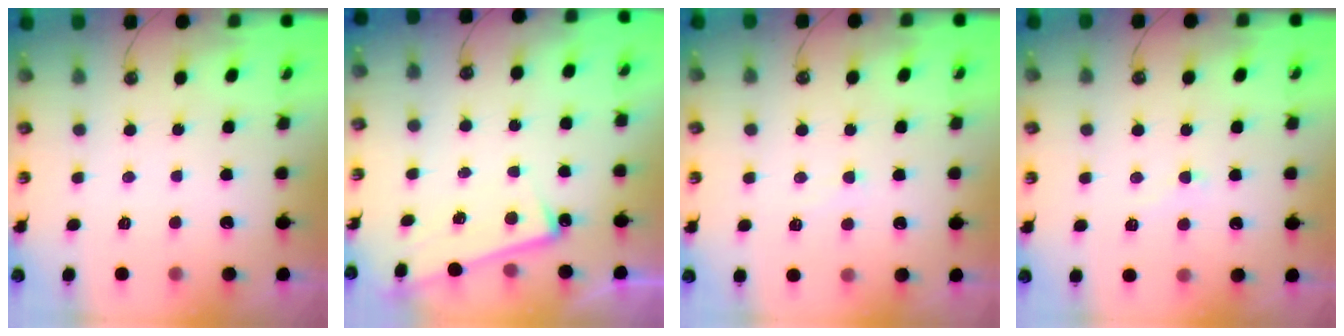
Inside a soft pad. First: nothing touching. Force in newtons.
{"total": 5.3, "press": 5.3, "slide": 0.3}
{"total": 2.2, "press": 2.2, "slide": 0.5}
{"total": 4.2, "press": 4.0, "slide": 1.0}